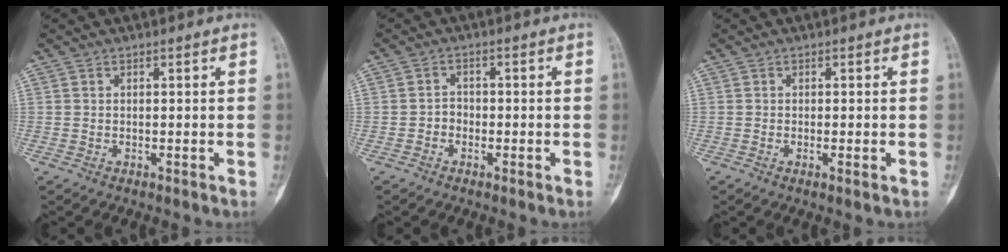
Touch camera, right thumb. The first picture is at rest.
{"total": 2.0, "force": [-1.0, 1.6, 0.7], "torque": [0.000, 0.011, -0.027]}
{"total": 1.1, "force": [-0.3, 0.2, 1.1], "torque": [-0.016, -0.002, -0.004]}